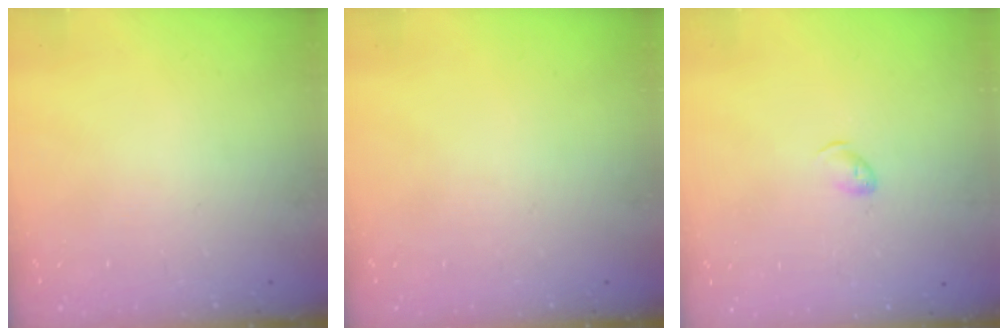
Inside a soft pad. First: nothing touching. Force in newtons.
{"total": 0.0}
{"total": 4.4, "press": 4.3, "slide": 0.8}